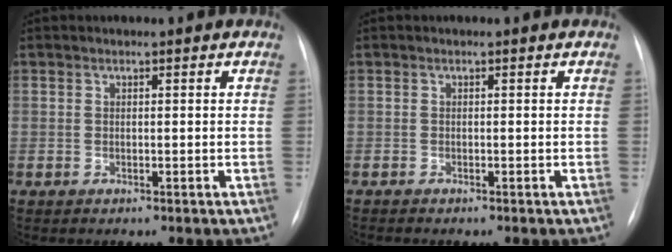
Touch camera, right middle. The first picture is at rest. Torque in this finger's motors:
{"motor_torque": [0.29, -0.26, 0.05, 0.01]}